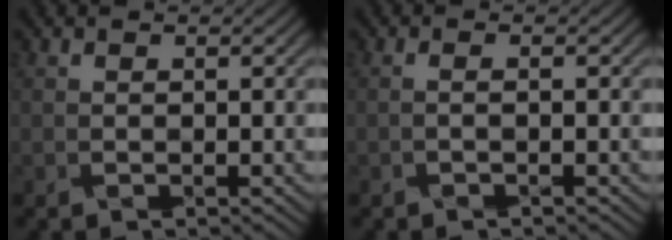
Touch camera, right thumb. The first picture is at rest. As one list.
[{"total": 1.0, "force": [-0.9, -0.2, 0.4], "torque": [-0.004, 0.001, -0.016]}]